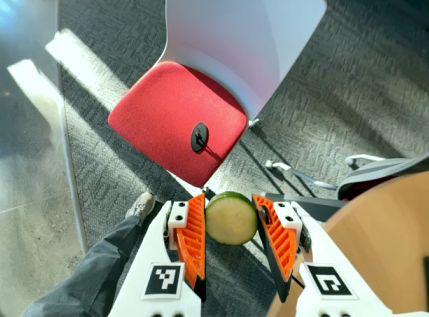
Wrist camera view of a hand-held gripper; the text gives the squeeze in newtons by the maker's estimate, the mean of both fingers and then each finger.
{"total": 8.5, "left": 9.0, "right": 8.0}